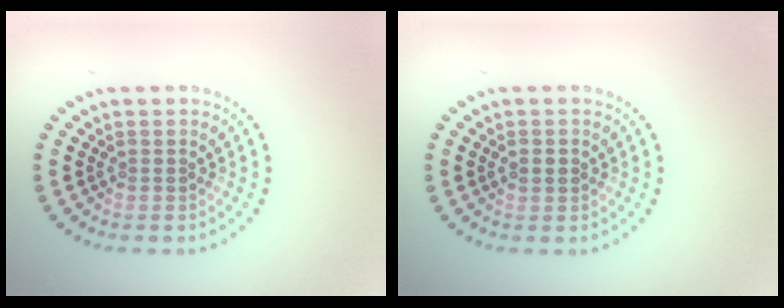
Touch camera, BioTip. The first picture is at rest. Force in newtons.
{"total": 1.7, "press": 1.7, "slide": 0.1}